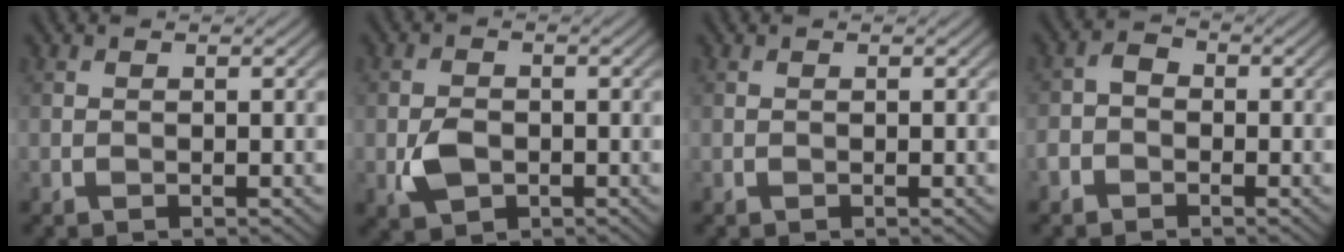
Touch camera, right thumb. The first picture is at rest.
{"total": 3.6, "force": [-1.0, 2.5, 2.4], "torque": [-0.053, -0.007, -0.021]}
{"total": 0.0}
{"total": 2.6, "force": [-1.4, 1.9, 1.1], "torque": [-0.022, 0.004, -0.038]}